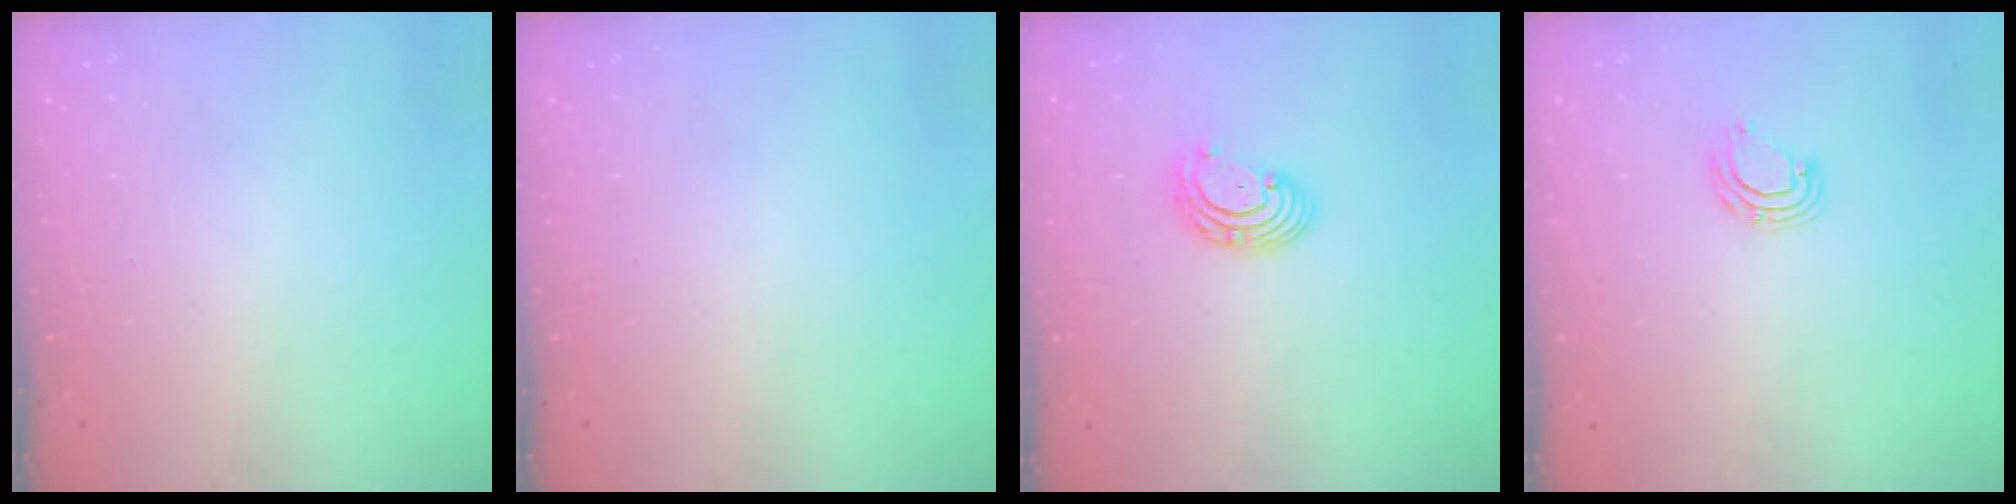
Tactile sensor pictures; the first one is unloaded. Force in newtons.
{"total": 0.0}
{"total": 5.2, "press": 5.2, "slide": 0.5}
{"total": 6.9, "press": 6.8, "slide": 0.9}